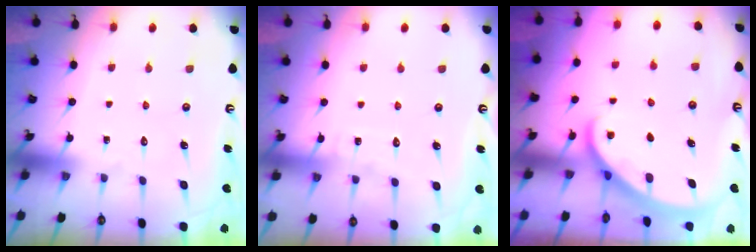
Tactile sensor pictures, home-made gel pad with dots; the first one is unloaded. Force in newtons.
{"total": 4.2, "press": 4.1, "slide": 0.4}
{"total": 2.3, "press": 2.3, "slide": 0.2}